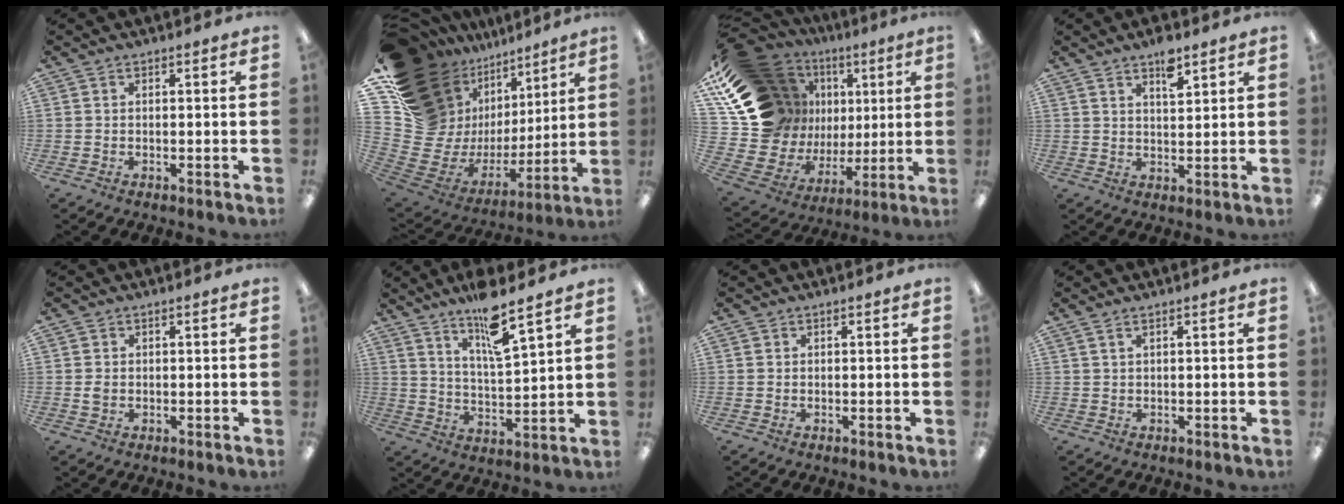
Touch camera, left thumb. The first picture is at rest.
{"total": 21.9, "force": [10.1, 16.9, 9.6], "torque": [-0.148, -0.104, 0.245]}
{"total": 21.4, "force": [9.7, 16.7, 9.4], "torque": [-0.183, -0.077, 0.229]}
{"total": 5.3, "force": [4.0, 1.7, 3.1], "torque": [-0.045, -0.023, 0.068]}
{"total": 1.4, "force": [0.0, 1.3, 0.6], "torque": [-0.011, 0.004, -0.001]}
{"total": 10.8, "force": [8.5, 1.5, 6.5], "torque": [-0.117, -0.050, 0.146]}
{"total": 0.0}
{"total": 1.2, "force": [0.6, 0.2, 1.0], "torque": [-0.022, 0.000, 0.011]}